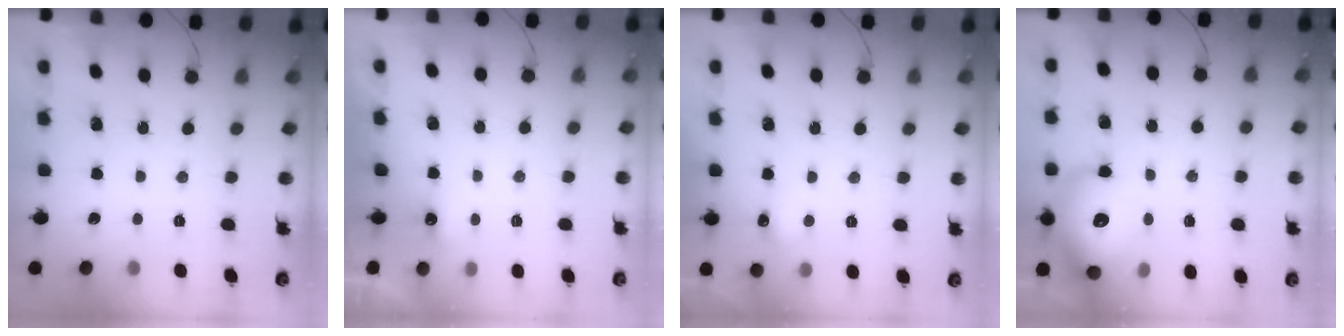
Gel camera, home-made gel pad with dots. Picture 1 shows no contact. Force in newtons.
{"total": 3.4, "press": 3.3, "slide": 0.8}
{"total": 5.7, "press": 5.6, "slide": 1.5}
{"total": 18.3, "press": 18.1, "slide": 2.9}